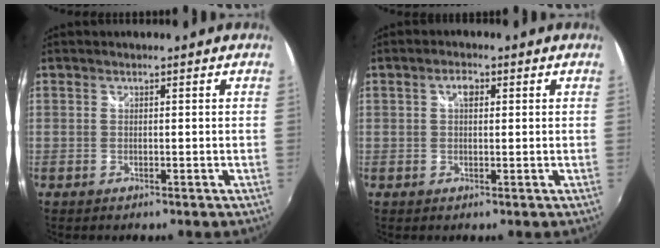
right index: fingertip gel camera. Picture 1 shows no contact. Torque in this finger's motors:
{"motor_torque": [0.25, 0.05, 0.22, 0.04]}